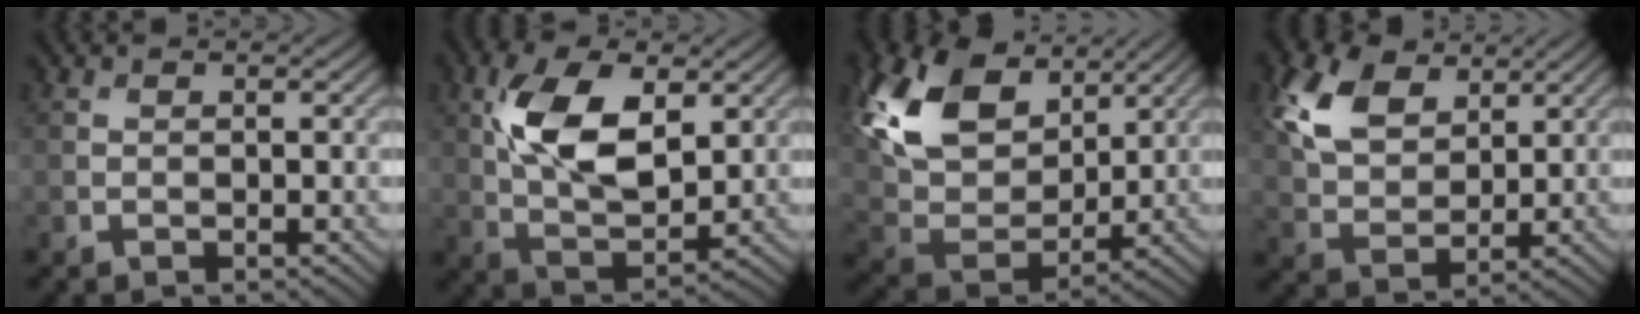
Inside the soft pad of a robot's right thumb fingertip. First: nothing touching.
{"total": 10.6, "force": [3.0, 5.4, 8.6], "torque": [-0.180, 0.003, 0.054]}
{"total": 14.6, "force": [6.9, 9.0, 9.2], "torque": [-0.227, 0.021, 0.127]}
{"total": 9.5, "force": [4.5, 5.8, 6.0], "torque": [-0.162, 0.012, 0.087]}